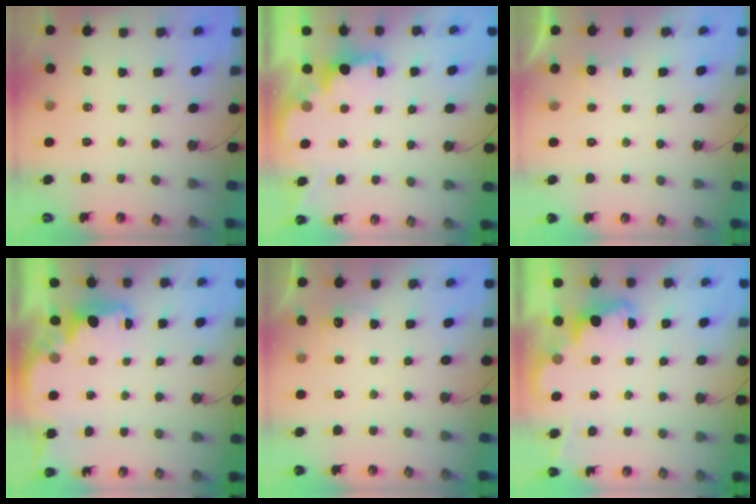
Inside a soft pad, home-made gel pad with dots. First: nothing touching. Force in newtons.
{"total": 1.6, "press": 1.4, "slide": 0.7}
{"total": 1.0, "press": 0.7, "slide": 0.8}
{"total": 2.2, "press": 2.0, "slide": 0.8}
{"total": 4.5, "press": 4.3, "slide": 1.0}
{"total": 2.3, "press": 2.3, "slide": 0.5}